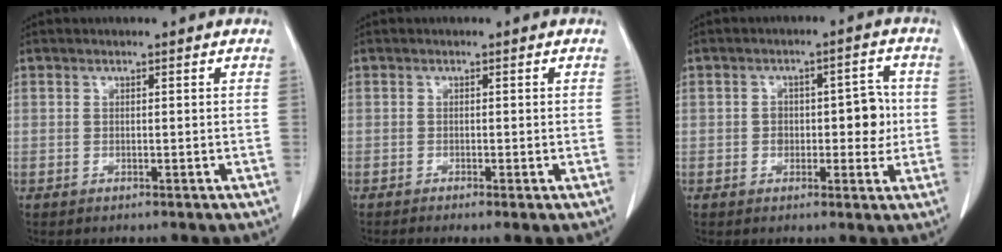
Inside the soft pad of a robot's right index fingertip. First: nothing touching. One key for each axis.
{"total": 1.6, "fx": -1.0, "fy": 0.0, "fz": 1.2, "tx": -0.024, "ty": -0.006, "tz": -0.018}
{"total": 6.3, "fx": -0.3, "fy": 3.4, "fz": 5.3, "tx": -0.063, "ty": 0.021, "tz": 0.000}